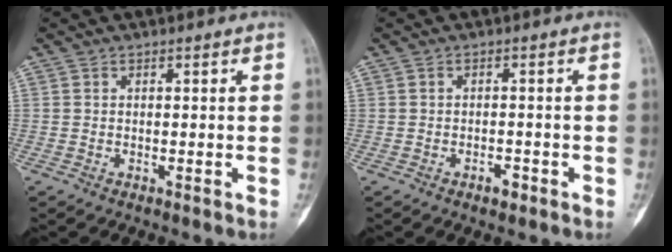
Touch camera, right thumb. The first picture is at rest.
{"total": 2.0, "force": [-1.2, 1.1, 1.3], "torque": [-0.018, 0.006, -0.019]}